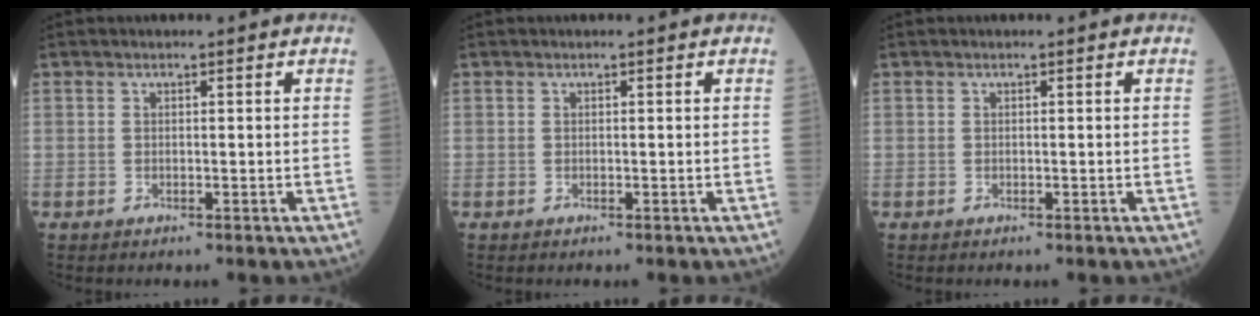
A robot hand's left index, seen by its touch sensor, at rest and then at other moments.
{"total": 0.0}
{"total": 0.0}